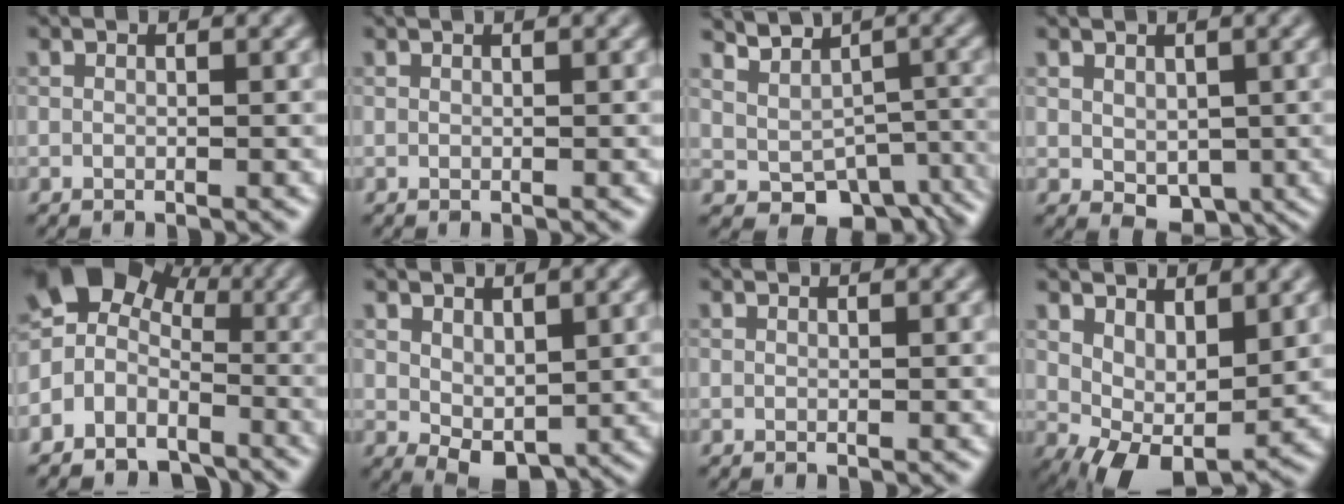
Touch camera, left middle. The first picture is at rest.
{"total": 0.7, "force": [0.5, 0.2, 0.5], "torque": [-0.004, 0.001, 0.002]}
{"total": 5.3, "force": [-0.3, 4.2, 3.2], "torque": [-0.028, -0.020, 0.008]}
{"total": 2.9, "force": [0.3, 2.2, 1.8], "torque": [-0.030, -0.010, 0.013]}
{"total": 6.5, "force": [-1.9, 5.6, 2.9], "torque": [-0.043, -0.001, -0.052]}
{"total": 3.3, "force": [0.9, 2.0, 2.5], "torque": [-0.048, -0.008, 0.022]}
{"total": 0.7, "force": [0.6, 0.1, 0.3], "torque": [-0.002, -0.002, 0.004]}
{"total": 6.2, "force": [1.8, 3.4, 4.8], "torque": [-0.062, -0.012, 0.043]}